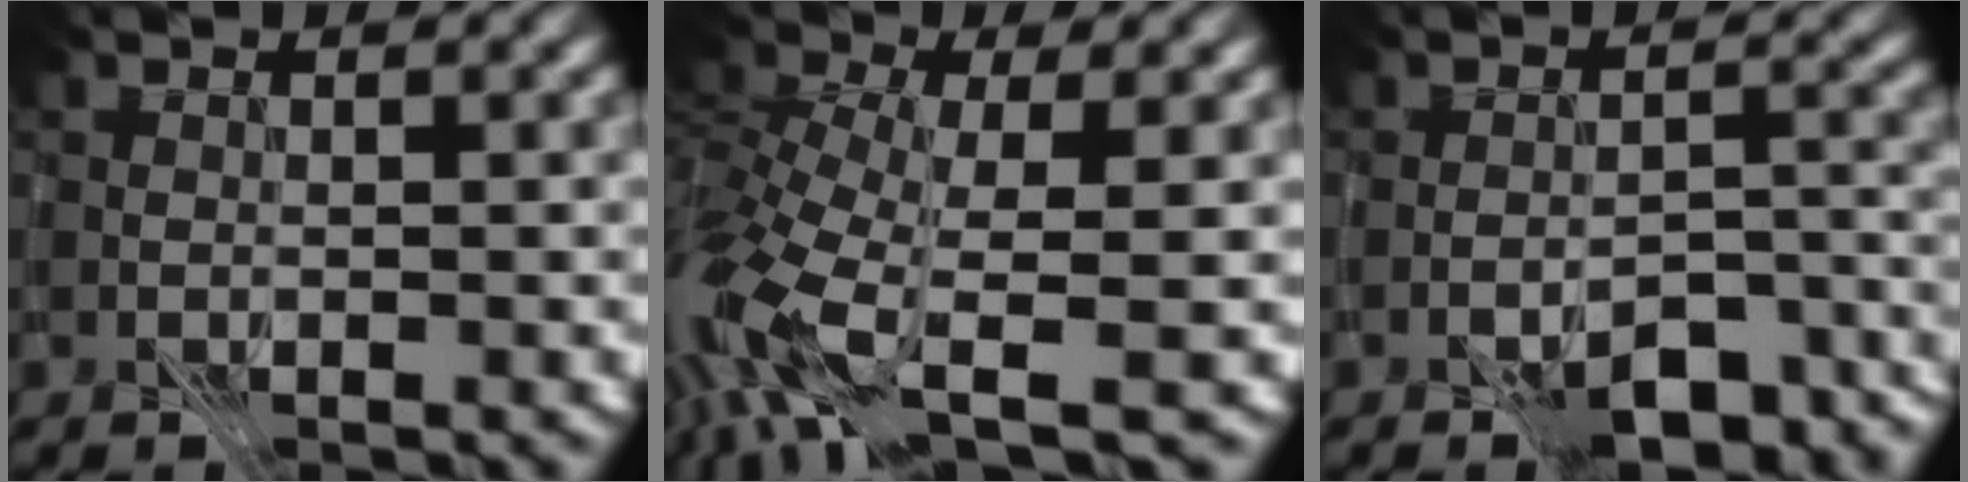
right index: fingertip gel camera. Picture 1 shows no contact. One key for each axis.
{"total": 10.5, "fx": -3.3, "fy": 5.0, "fz": 8.6, "tx": -0.216, "ty": -0.015, "tz": -0.054}
{"total": 6.9, "fx": -5.2, "fy": 2.5, "fz": 3.7, "tx": -0.041, "ty": 0.007, "tz": -0.077}